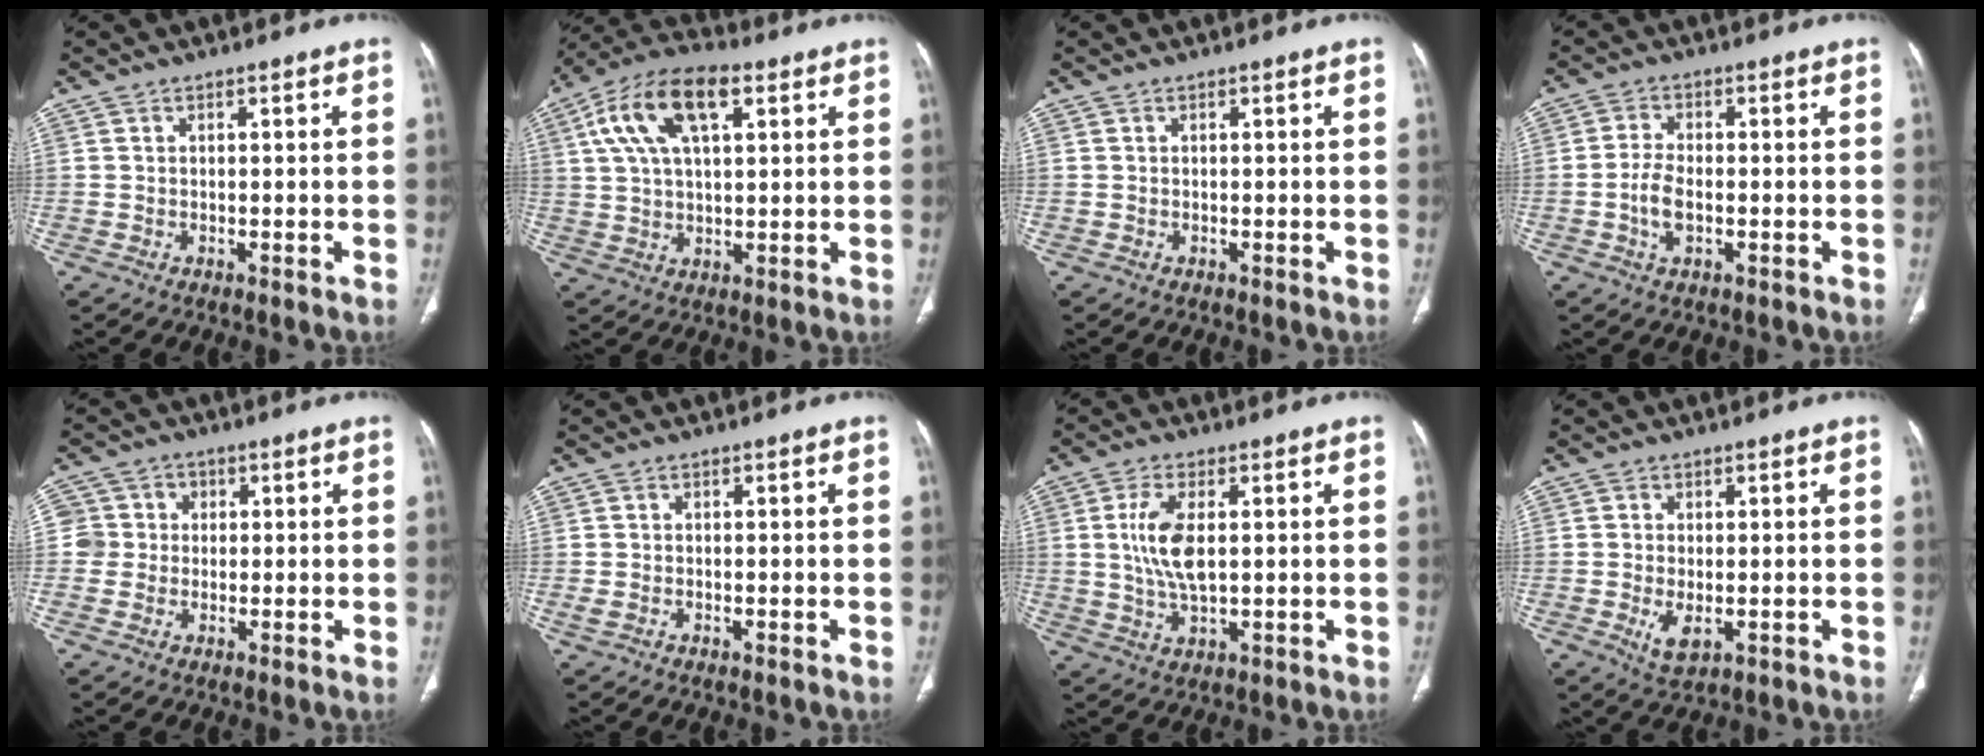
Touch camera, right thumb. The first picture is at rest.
{"total": 14.7, "force": [5.7, 7.0, 11.6], "torque": [-0.214, 0.017, 0.098]}
{"total": 0.0}
{"total": 4.7, "force": [-1.1, 2.4, 3.9], "torque": [-0.083, 0.007, -0.021]}
{"total": 5.1, "force": [0.4, 5.0, 0.4], "torque": [0.025, 0.012, 0.003]}
{"total": 1.3, "force": [-0.4, 0.7, 1.0], "torque": [-0.029, 0.002, -0.003]}
{"total": 8.3, "force": [1.2, 3.7, 7.3], "torque": [-0.155, -0.007, 0.027]}
{"total": 4.1, "force": [-0.9, 2.1, 3.5], "torque": [-0.065, -0.009, -0.007]}